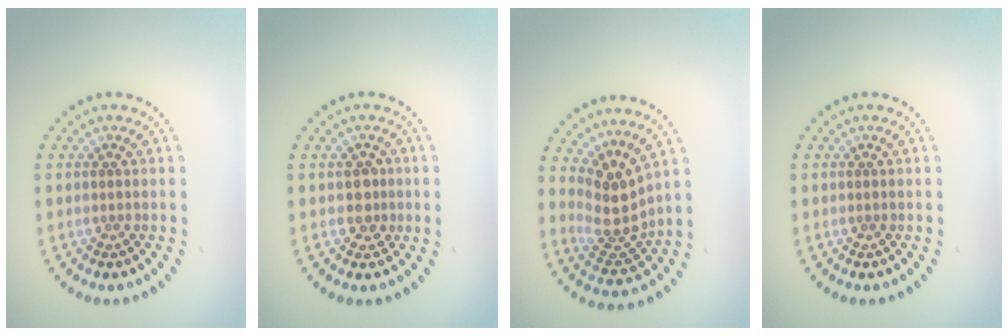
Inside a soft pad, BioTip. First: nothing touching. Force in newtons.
{"total": 1.6, "press": 1.5, "slide": 0.6}
{"total": 3.7, "press": 2.9, "slide": 2.4}
{"total": 0.0}